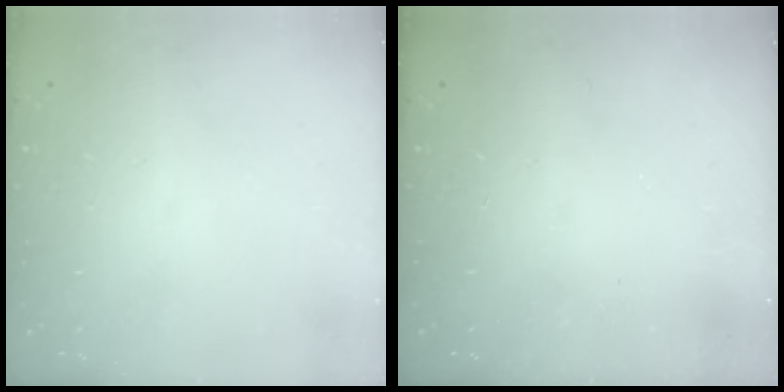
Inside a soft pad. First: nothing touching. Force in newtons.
{"total": 2.4, "press": 2.3, "slide": 0.8}